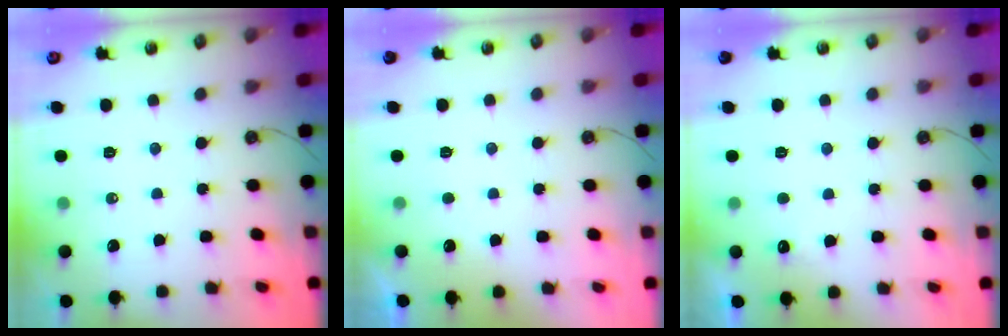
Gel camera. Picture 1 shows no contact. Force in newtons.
{"total": 0.0}
{"total": 4.3, "press": 4.2, "slide": 1.1}